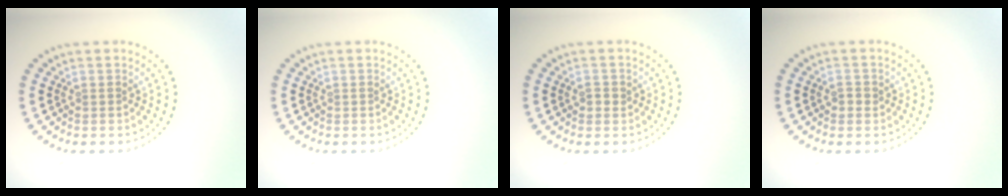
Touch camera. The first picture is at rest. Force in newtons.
{"total": 0.0}
{"total": 1.1, "press": 1.0, "slide": 0.5}
{"total": 1.0, "press": 1.0, "slide": 0.3}